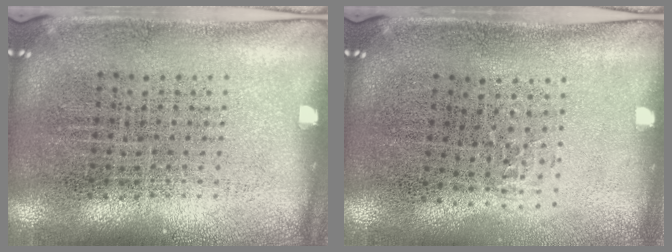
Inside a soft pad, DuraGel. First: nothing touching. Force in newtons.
{"total": 0.6, "press": 0.4, "slide": 0.3}